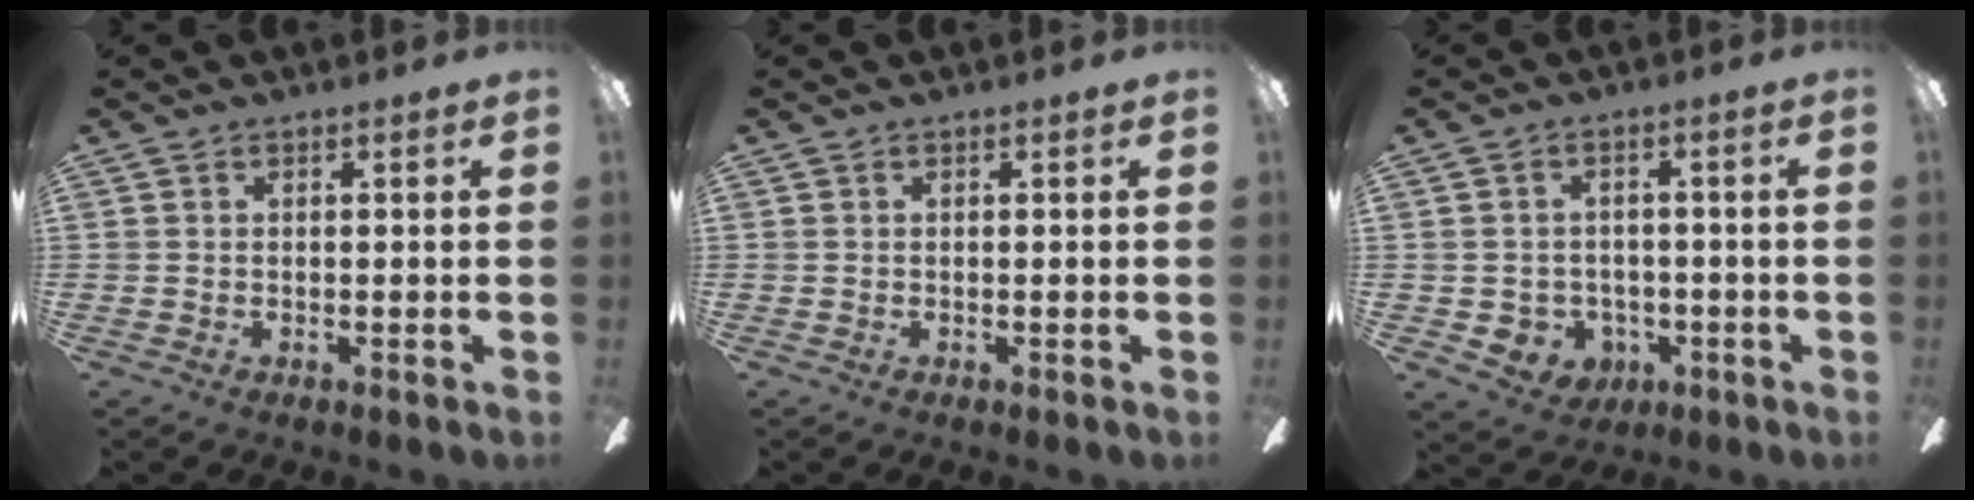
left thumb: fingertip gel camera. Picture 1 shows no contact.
{"total": 0.0}
{"total": 4.9, "force": [-0.4, 4.8, 1.0], "torque": [-0.028, 0.001, -0.005]}